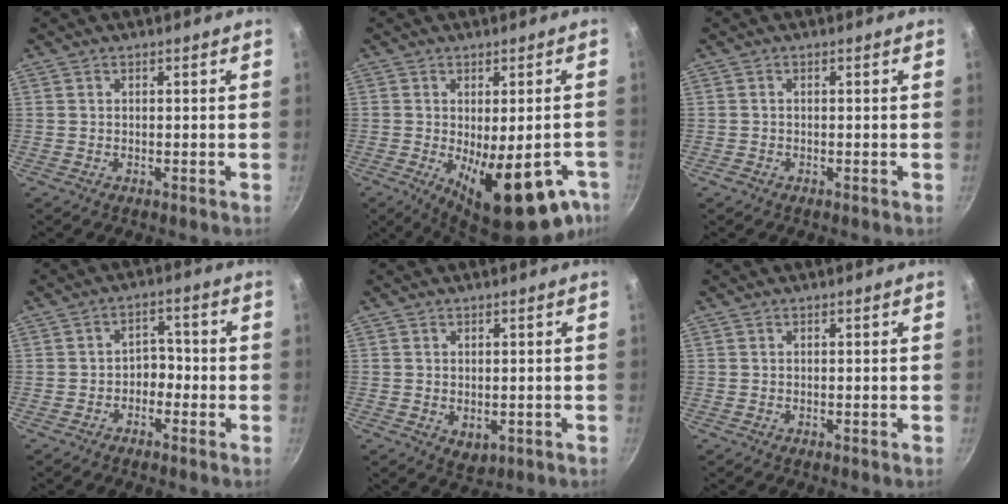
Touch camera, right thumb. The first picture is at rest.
{"total": 17.9, "force": [-8.0, 7.3, 14.2], "torque": [-0.149, 0.001, -0.094]}
{"total": 0.8, "force": [-0.5, 0.6, 0.3], "torque": [-0.005, 0.001, -0.011]}
{"total": 3.9, "force": [-1.6, 2.8, 2.1], "torque": [-0.008, 0.025, -0.038]}
{"total": 2.9, "force": [-0.5, 2.1, 2.0], "torque": [-0.024, -0.005, 0.005]}
{"total": 0.0}